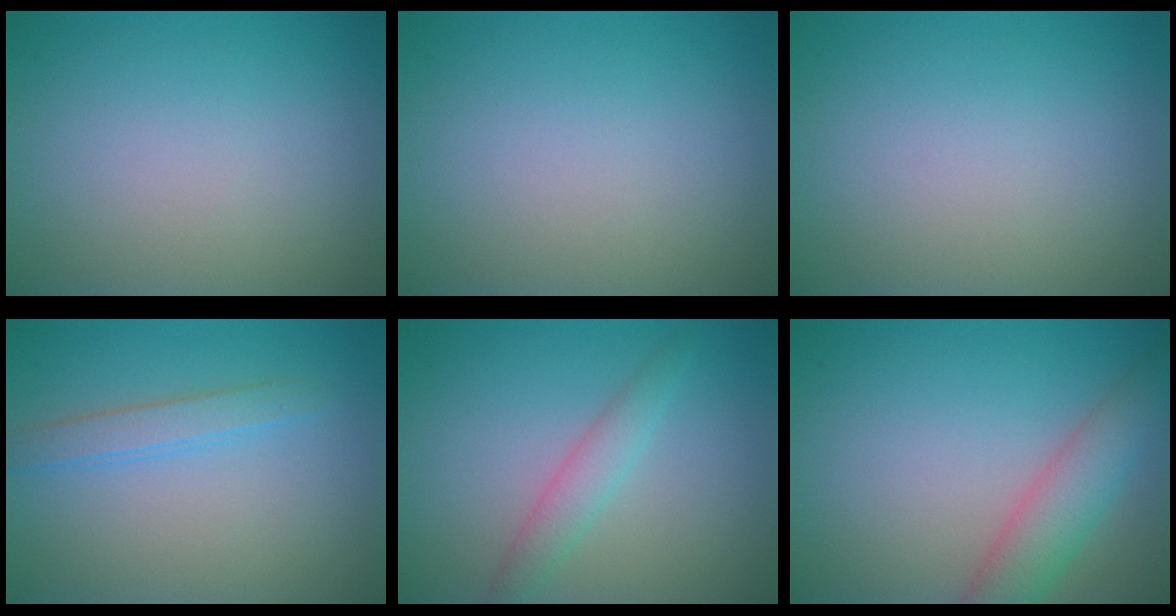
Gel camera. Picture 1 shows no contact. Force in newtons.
{"total": 0.0}
{"total": 0.0}
{"total": 2.0, "press": 2.0, "slide": 0.2}
{"total": 2.3, "press": 2.3, "slide": 0.0}
{"total": 4.3, "press": 4.3, "slide": 0.3}